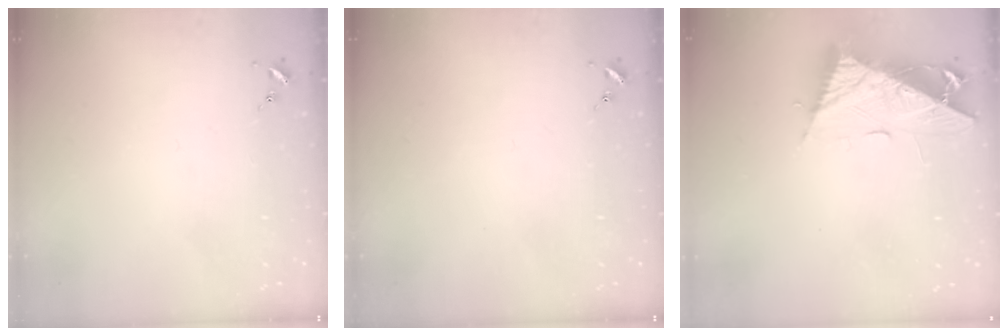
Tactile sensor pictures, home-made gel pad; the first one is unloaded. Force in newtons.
{"total": 0.0}
{"total": 13.3, "press": 13.3, "slide": 1.0}